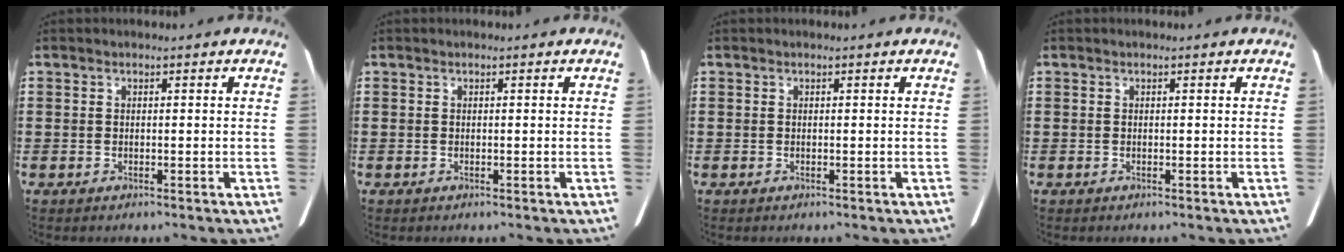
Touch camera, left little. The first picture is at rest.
{"total": 0.0}
{"total": 0.0}
{"total": 0.0}